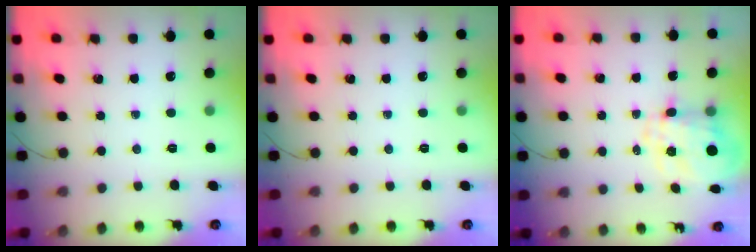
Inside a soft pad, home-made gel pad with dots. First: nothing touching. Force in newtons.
{"total": 0.0}
{"total": 7.1, "press": 6.9, "slide": 1.6}